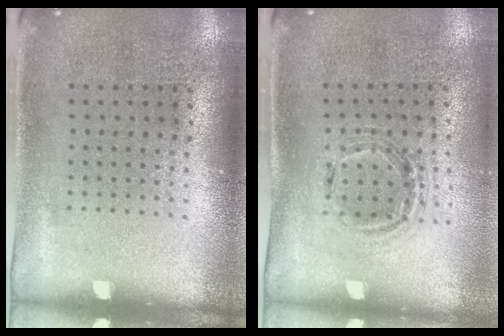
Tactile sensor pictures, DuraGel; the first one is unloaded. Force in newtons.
{"total": 1.0, "press": 1.0, "slide": 0.1}